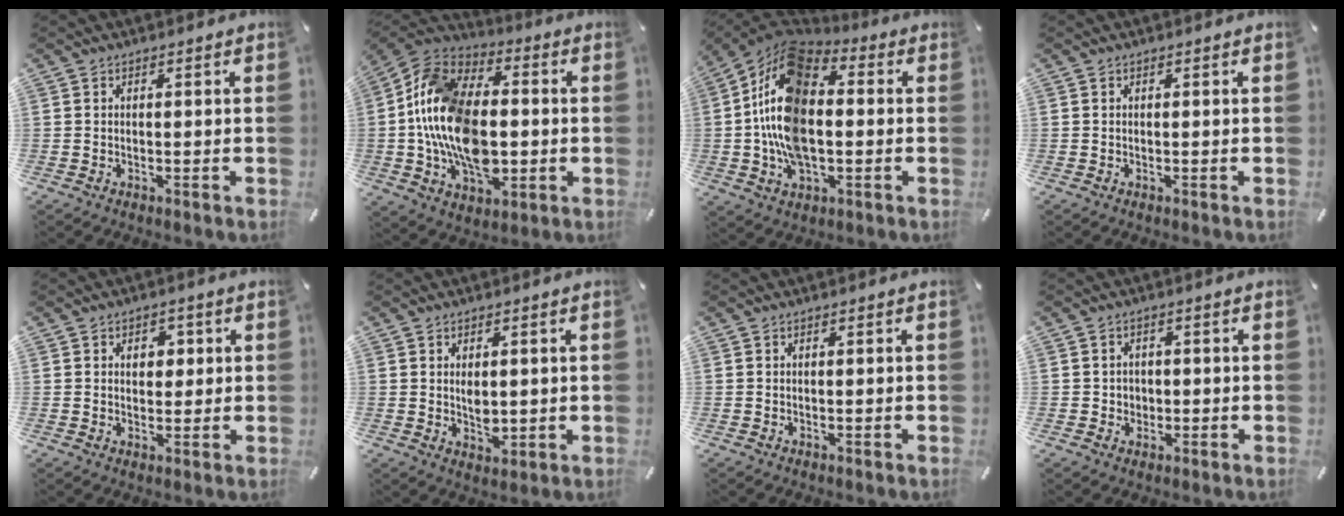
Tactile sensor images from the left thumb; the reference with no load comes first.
{"total": 21.2, "force": [-2.6, 13.9, 15.7], "torque": [-0.323, 0.009, -0.048]}
{"total": 19.3, "force": [-1.0, 11.9, 15.1], "torque": [-0.324, 0.007, -0.025]}
{"total": 0.0}
{"total": 3.7, "force": [1.0, 3.0, 2.0], "torque": [-0.015, -0.004, 0.006]}
{"total": 4.3, "force": [0.4, 2.7, 3.3], "torque": [-0.048, -0.007, 0.002]}
{"total": 0.0}
{"total": 2.6, "force": [-0.1, 2.6, 0.1], "torque": [0.002, 0.002, -0.007]}